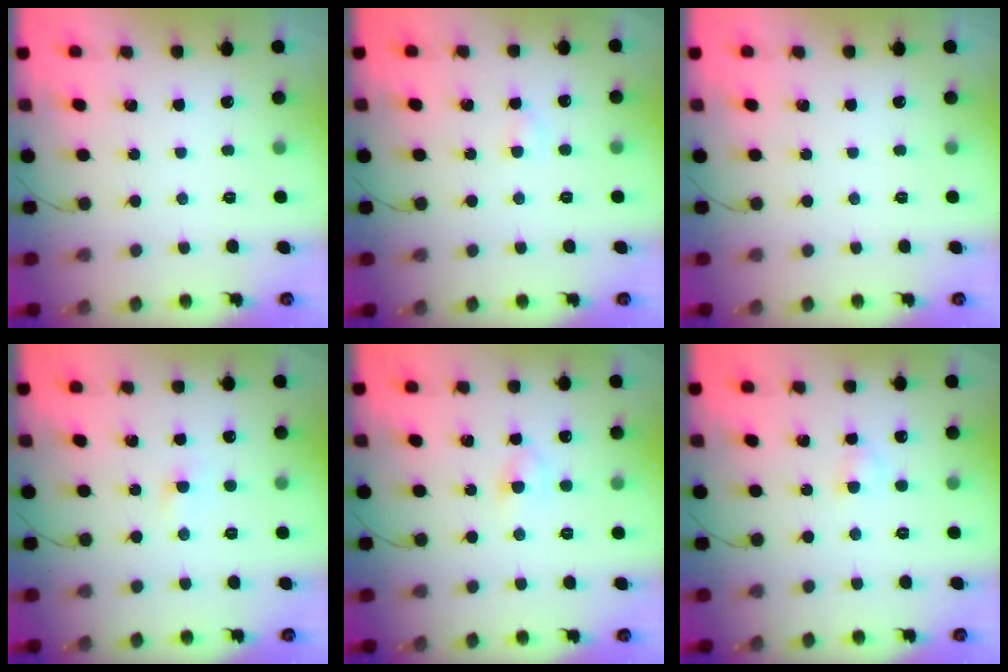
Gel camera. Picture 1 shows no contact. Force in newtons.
{"total": 2.6, "press": 2.4, "slide": 0.8}
{"total": 0.0}
{"total": 1.9, "press": 1.7, "slide": 0.9}
{"total": 3.7, "press": 3.5, "slide": 1.1}
{"total": 2.5, "press": 2.3, "slide": 1.0}